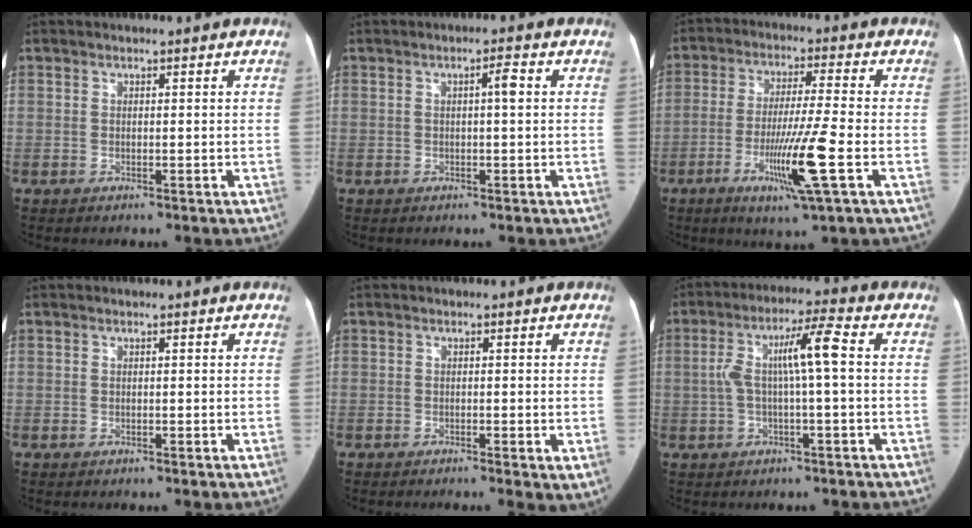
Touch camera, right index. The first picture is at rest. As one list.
[{"total": 2.2, "force": [0.3, 0.1, 2.2], "torque": [-0.034, 0.004, 0.002]}, {"total": 10.9, "force": [-4.1, -0.8, 10.1], "torque": [-0.186, -0.022, -0.076]}, {"total": 0.0}, {"total": 2.6, "force": [-1.0, 0.4, 2.4], "torque": [-0.033, -0.007, -0.013]}, {"total": 7.8, "force": [0.3, 0.4, 7.8], "torque": [-0.150, 0.025, 0.003]}]